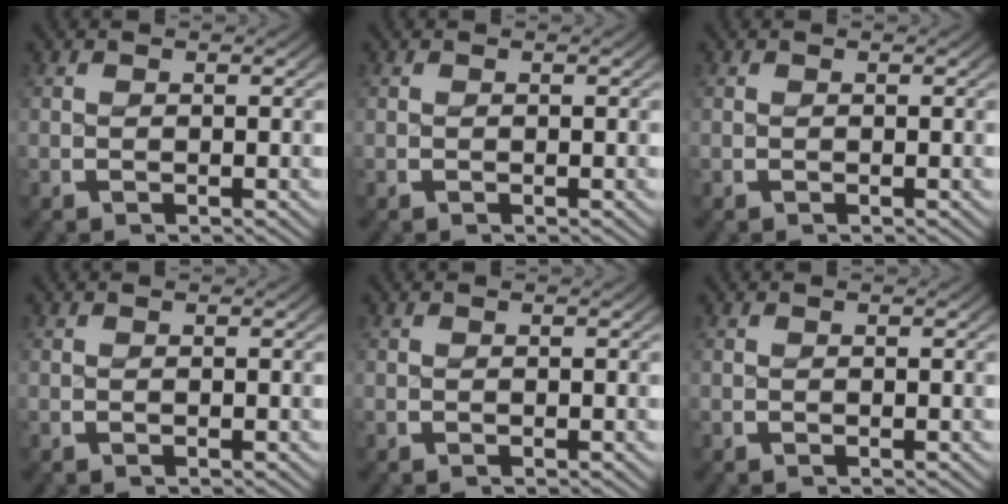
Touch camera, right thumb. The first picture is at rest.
{"total": 0.0}
{"total": 0.0}
{"total": 0.0}
{"total": 0.0}
{"total": 0.0}